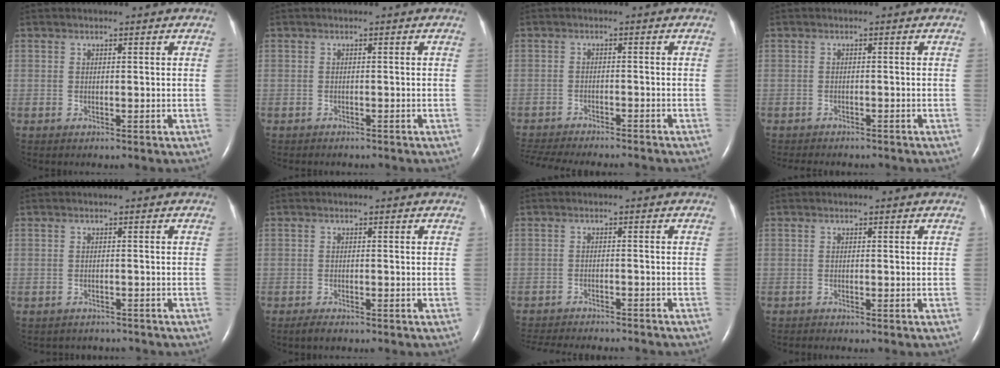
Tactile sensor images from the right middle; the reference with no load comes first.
{"total": 1.5, "force": [-1.3, 0.5, 0.4], "torque": [-0.015, -0.003, -0.014]}
{"total": 15.6, "force": [-14.0, 2.7, 6.5], "torque": [-0.140, -0.027, -0.189]}
{"total": 6.3, "force": [-5.4, 2.0, 2.4], "torque": [-0.031, -0.003, -0.065]}
{"total": 3.4, "force": [-3.0, 1.5, 0.2], "torque": [-0.009, 0.003, -0.035]}
{"total": 1.6, "force": [-1.2, 0.5, 1.0], "torque": [-0.026, -0.004, -0.017]}
{"total": 15.9, "force": [-14.2, 3.4, 6.3], "torque": [-0.137, -0.025, -0.182]}
{"total": 0.0}